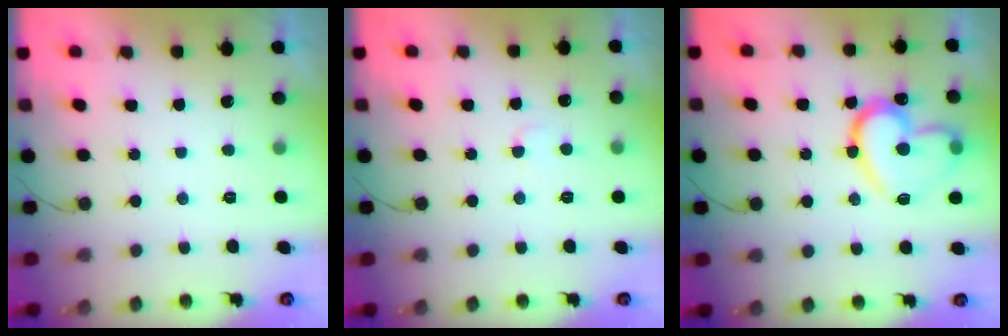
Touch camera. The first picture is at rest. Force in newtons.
{"total": 2.9, "press": 2.9, "slide": 0.2}
{"total": 18.6, "press": 18.5, "slide": 2.0}